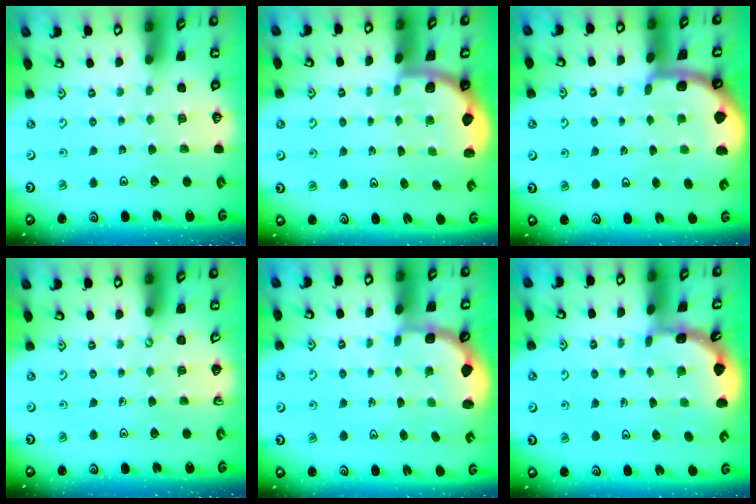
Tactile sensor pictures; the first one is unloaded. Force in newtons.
{"total": 1.8, "press": 1.7, "slide": 0.3}
{"total": 2.4, "press": 2.4, "slide": 0.4}
{"total": 0.0}
{"total": 2.7, "press": 2.0, "slide": 1.7}
{"total": 1.9, "press": 1.9, "slide": 0.1}